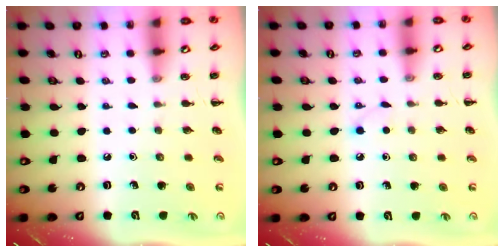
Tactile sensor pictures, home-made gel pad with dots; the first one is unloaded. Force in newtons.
{"total": 2.2, "press": 2.0, "slide": 0.8}